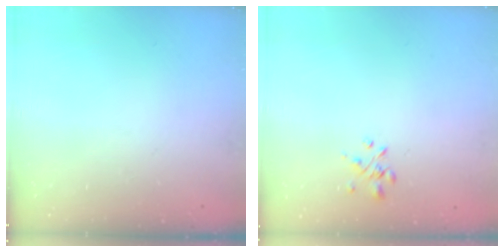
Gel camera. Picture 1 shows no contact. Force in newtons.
{"total": 1.9, "press": 1.8, "slide": 0.6}